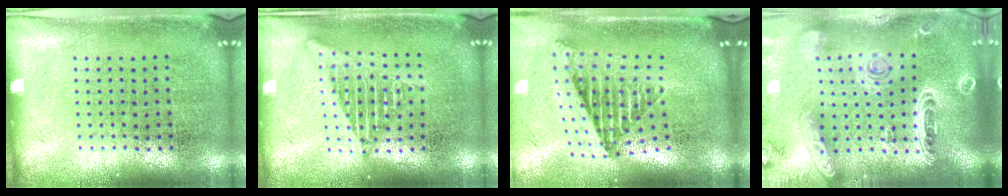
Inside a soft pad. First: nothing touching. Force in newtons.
{"total": 2.3, "press": 2.3, "slide": 0.1}
{"total": 2.5, "press": 1.7, "slide": 1.9}
{"total": 3.3, "press": 2.7, "slide": 1.9}